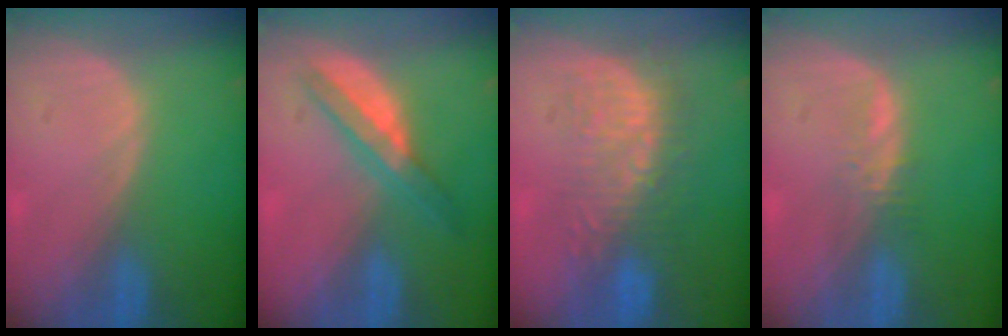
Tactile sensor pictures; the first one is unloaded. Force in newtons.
{"total": 5.4, "press": 5.0, "slide": 1.8}
{"total": 8.7, "press": 8.3, "slide": 2.5}
{"total": 2.2, "press": 2.1, "slide": 0.2}